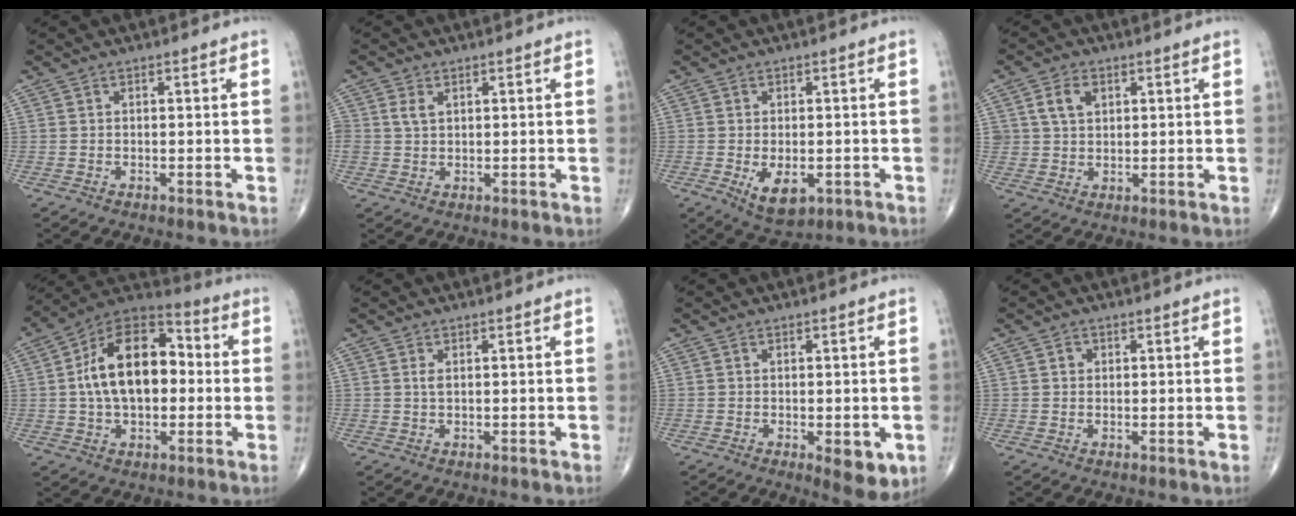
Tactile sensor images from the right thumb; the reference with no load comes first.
{"total": 2.5, "force": [0.9, 1.7, 1.5], "torque": [-0.026, 0.000, 0.020]}
{"total": 6.8, "force": [-1.9, 3.7, 5.3], "torque": [-0.078, -0.008, -0.019]}
{"total": 4.8, "force": [1.8, 3.5, 2.8], "torque": [-0.037, -0.004, 0.033]}
{"total": 17.9, "force": [0.8, 10.8, 14.3], "torque": [-0.214, 0.034, 0.004]}
{"total": 1.0, "force": [0.3, 0.4, 0.9], "torque": [-0.020, 0.002, 0.007]}
{"total": 6.1, "force": [-1.8, 2.5, 5.3], "torque": [-0.054, -0.011, -0.017]}
{"total": 1.2, "force": [0.3, 1.1, 0.4], "torque": [-0.001, 0.001, 0.003]}